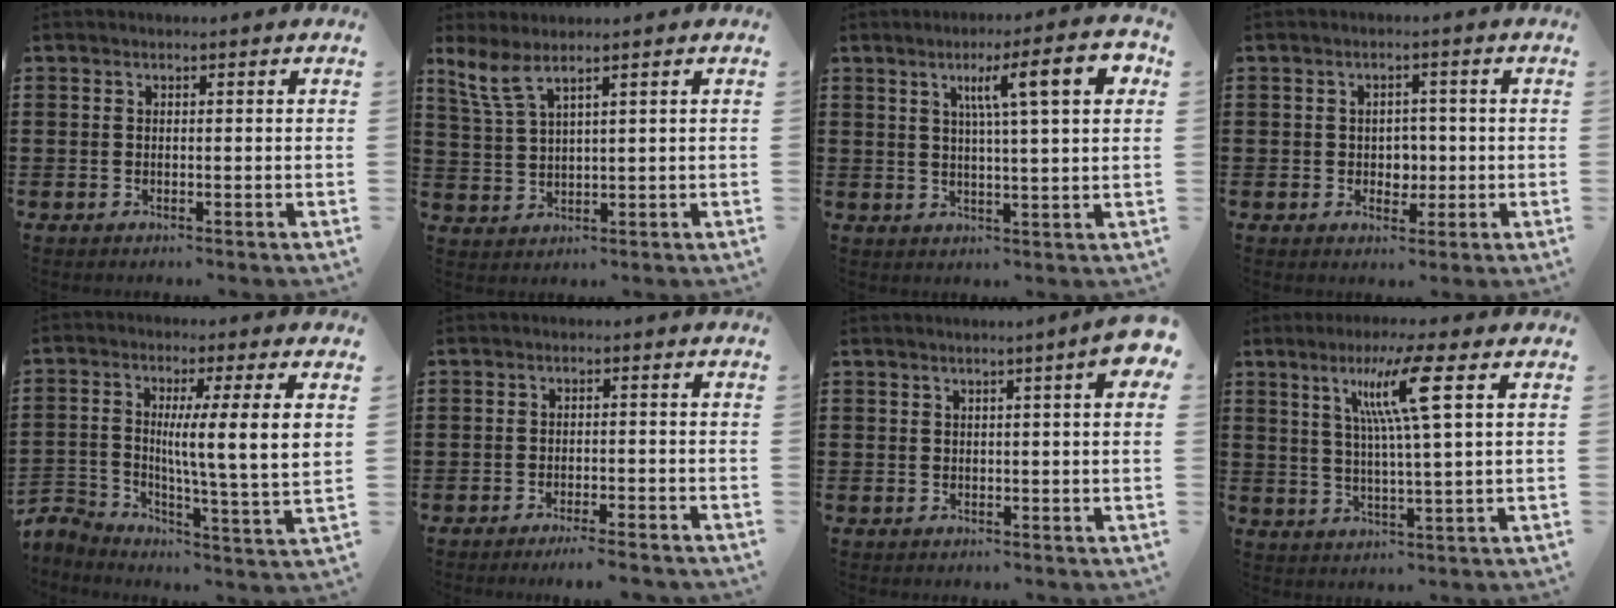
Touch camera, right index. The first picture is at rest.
{"total": 4.5, "force": [3.0, 1.1, 3.2], "torque": [-0.079, -0.001, 0.053]}
{"total": 9.6, "force": [3.5, 1.4, 8.8], "torque": [-0.153, 0.000, 0.051]}
{"total": 2.7, "force": [-0.1, 2.3, 1.4], "torque": [-0.027, 0.004, -0.007]}
{"total": 7.3, "force": [1.3, 0.2, 7.2], "torque": [-0.135, -0.016, 0.014]}
{"total": 2.5, "force": [-2.3, -0.3, 1.1], "torque": [-0.019, 0.000, -0.044]}
{"total": 3.7, "force": [1.6, 0.2, 3.4], "torque": [-0.058, -0.001, 0.025]}
{"total": 9.1, "force": [3.7, -0.5, 8.3], "torque": [-0.168, 0.003, 0.055]}